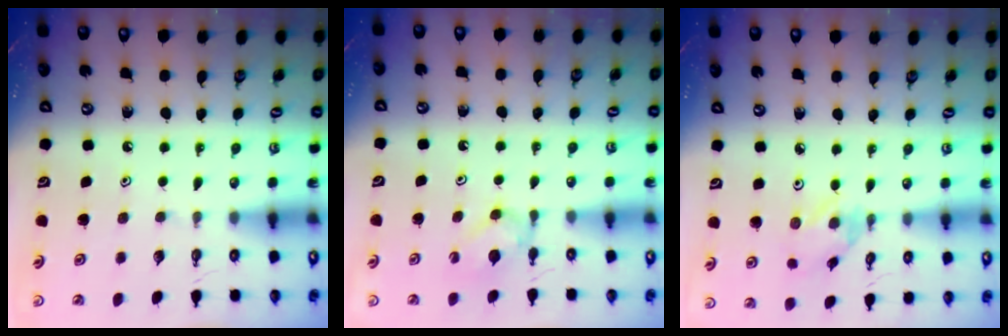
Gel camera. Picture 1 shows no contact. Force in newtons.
{"total": 3.0, "press": 2.9, "slide": 0.5}
{"total": 1.5, "press": 1.5, "slide": 0.0}